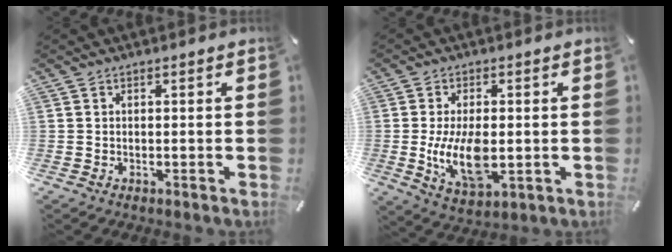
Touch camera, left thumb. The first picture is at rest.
{"total": 11.4, "force": [-1.0, 5.9, 9.7], "torque": [-0.199, -0.019, -0.017]}